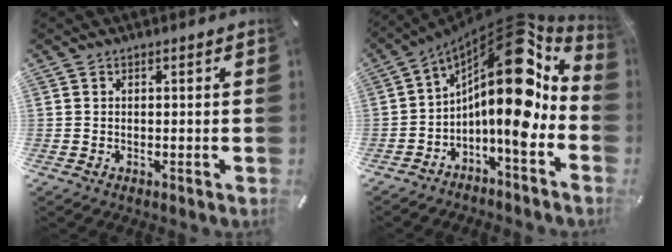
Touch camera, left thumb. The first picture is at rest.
{"total": 20.6, "force": [3.8, 7.9, 18.6], "torque": [-0.297, -0.060, 0.060]}